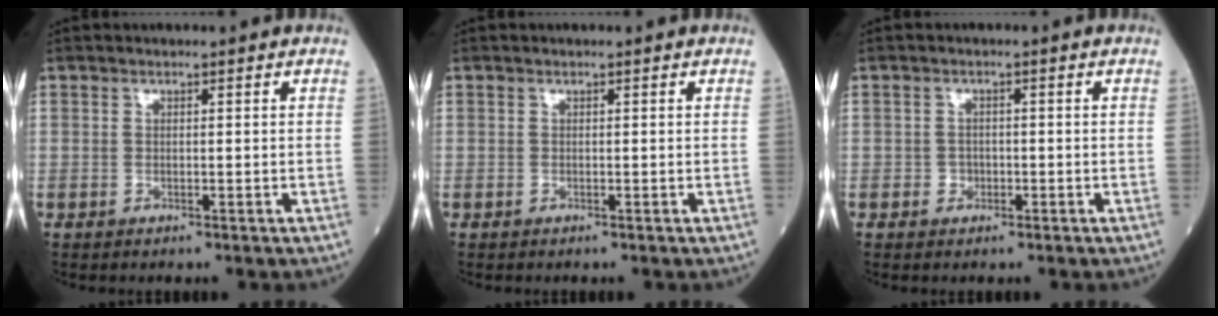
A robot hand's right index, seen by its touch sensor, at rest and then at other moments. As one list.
[{"total": 0.0}, {"total": 1.5, "force": [-0.6, 1.3, 0.4], "torque": [-0.001, 0.007, -0.009]}]